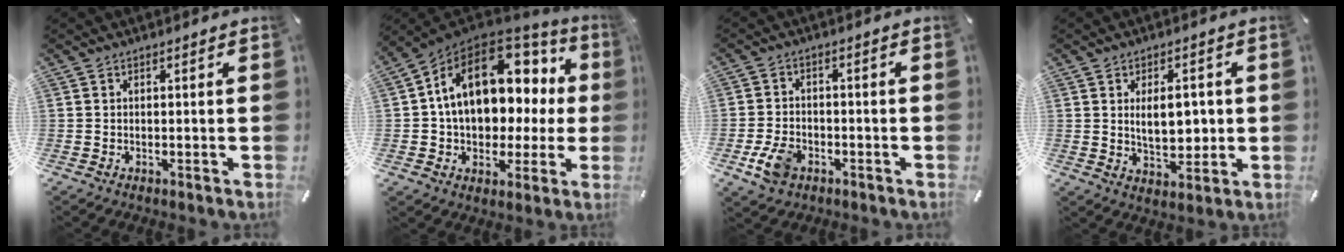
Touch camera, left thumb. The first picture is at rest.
{"total": 18.2, "force": [3.9, 12.5, 12.6], "torque": [-0.218, -0.009, 0.069]}
{"total": 6.6, "force": [-2.9, 4.6, 3.7], "torque": [-0.090, 0.009, -0.055]}
{"total": 8.1, "force": [1.0, 4.7, 6.5], "torque": [-0.087, -0.003, 0.013]}